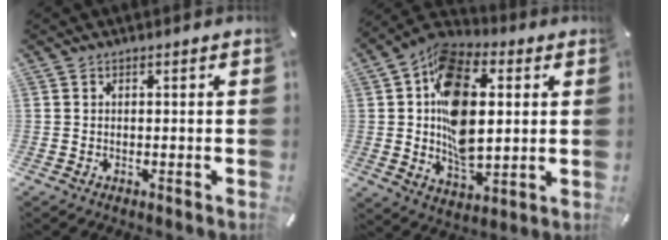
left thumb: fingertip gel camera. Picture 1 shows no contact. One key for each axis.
{"total": 18.2, "fx": 2.9, "fy": 11.8, "fz": 13.6, "tx": -0.244, "ty": 0.000, "tz": 0.052}